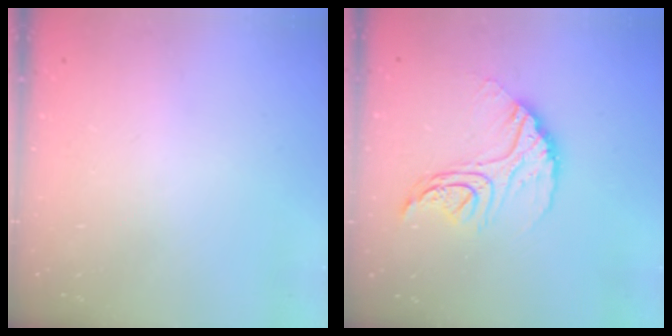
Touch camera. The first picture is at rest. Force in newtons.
{"total": 14.5, "press": 14.5, "slide": 1.0}